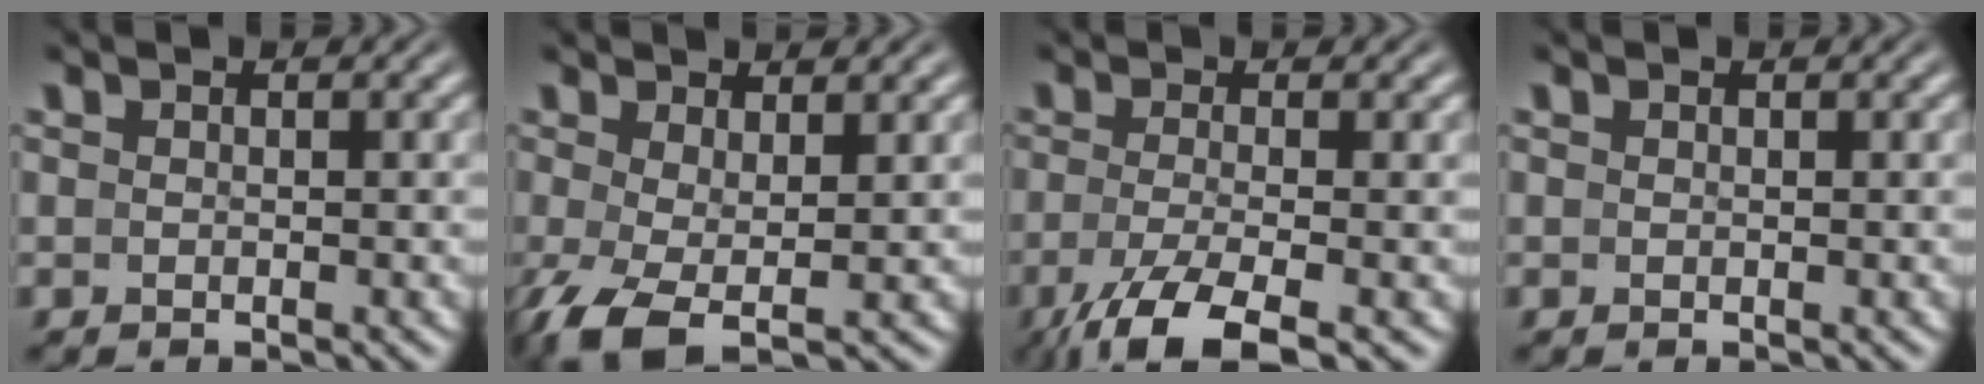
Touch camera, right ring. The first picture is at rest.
{"total": 4.8, "force": [-2.4, 2.4, 3.4], "torque": [-0.093, -0.047, -0.015]}
{"total": 6.2, "force": [-4.0, 1.9, 4.3], "torque": [-0.092, -0.044, -0.038]}
{"total": 0.0}